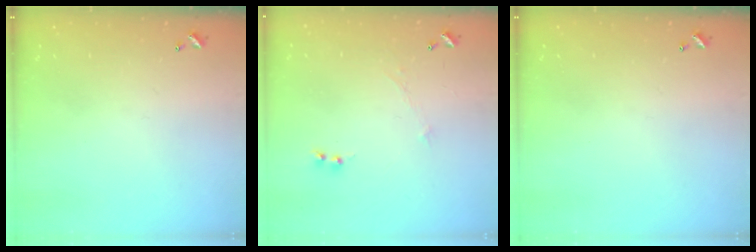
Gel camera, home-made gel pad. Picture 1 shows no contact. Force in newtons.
{"total": 0.0}
{"total": 0.0}